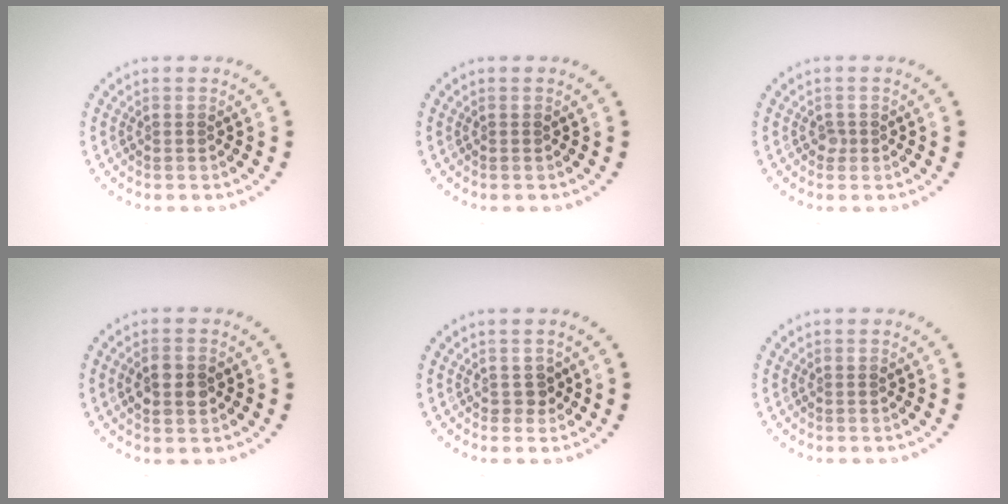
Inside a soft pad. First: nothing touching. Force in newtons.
{"total": 0.0}
{"total": 0.8, "press": 0.5, "slide": 0.6}
{"total": 2.3, "press": 2.3, "slide": 0.1}
{"total": 1.2, "press": 1.0, "slide": 0.6}
{"total": 0.0}